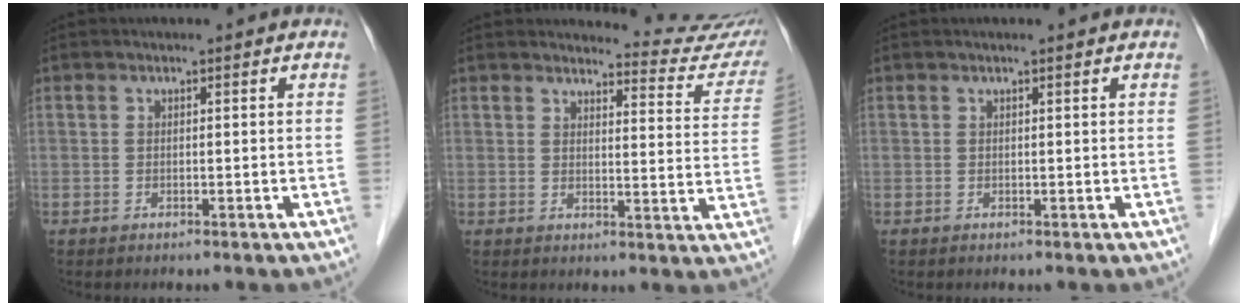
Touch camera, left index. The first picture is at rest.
{"total": 11.8, "force": [11.7, 0.6, 0.8], "torque": [0.010, -0.080, 0.109]}
{"total": 0.6, "force": [0.5, -0.1, 0.4], "torque": [-0.011, 0.003, 0.012]}